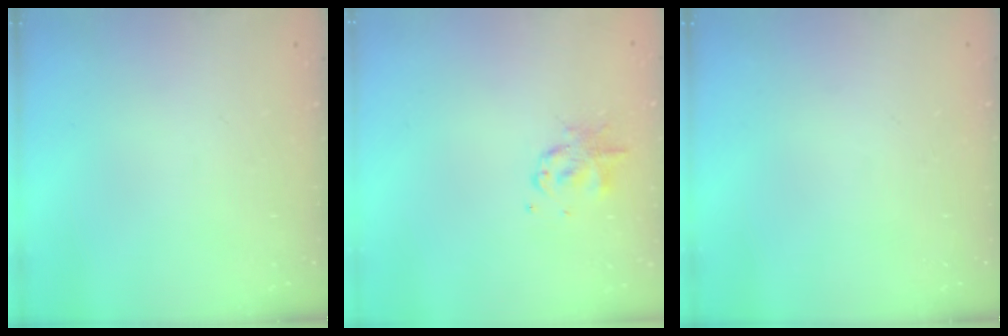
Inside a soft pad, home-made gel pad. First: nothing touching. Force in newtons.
{"total": 2.9, "press": 2.8, "slide": 0.4}
{"total": 0.0}